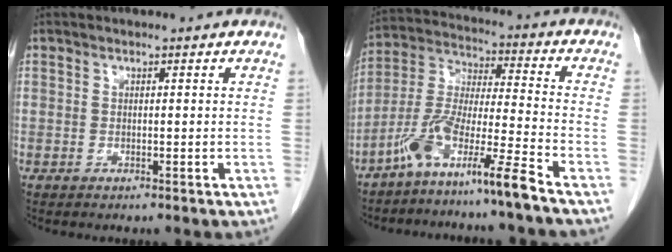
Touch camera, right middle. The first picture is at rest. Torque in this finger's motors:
{"motor_torque": [1.21, -0.93, 0.57, 0.16]}